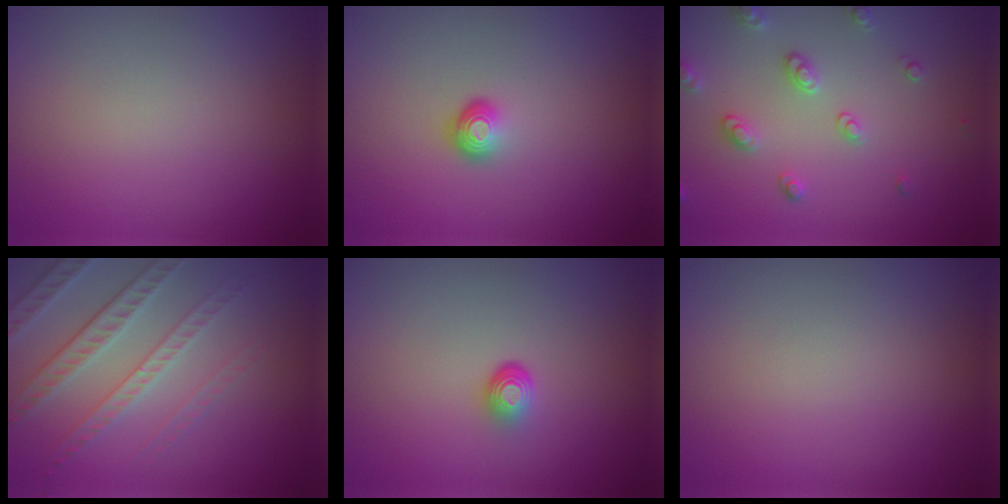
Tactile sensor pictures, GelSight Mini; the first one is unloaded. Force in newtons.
{"total": 1.8, "press": 1.2, "slide": 1.3}
{"total": 2.7, "press": 2.7, "slide": 0.5}
{"total": 3.9, "press": 3.9, "slide": 0.3}
{"total": 1.7, "press": 1.1, "slide": 1.3}
{"total": 0.0}